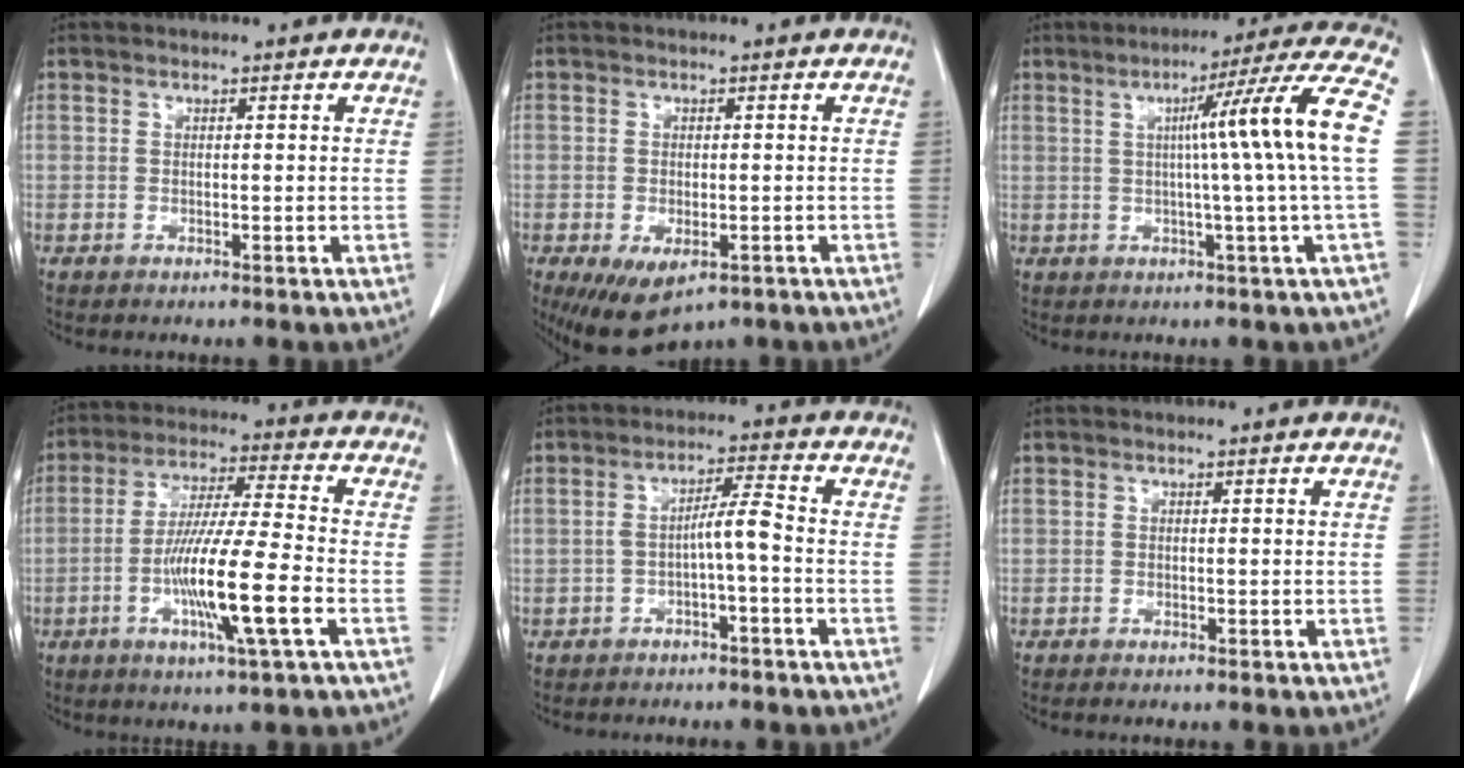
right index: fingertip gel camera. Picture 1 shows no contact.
{"total": 7.7, "force": [-4.2, 3.8, 5.3], "torque": [-0.087, -0.014, -0.054]}
{"total": 13.0, "force": [1.1, -2.7, 12.7], "torque": [-0.172, 0.012, 0.015]}
{"total": 13.2, "force": [-4.2, -0.4, 12.5], "torque": [-0.237, -0.014, -0.081]}
{"total": 4.5, "force": [-1.5, -0.1, 4.2], "torque": [-0.072, 0.016, -0.022]}
{"total": 1.1, "force": [-0.9, 0.1, 0.6], "torque": [-0.015, -0.002, -0.011]}